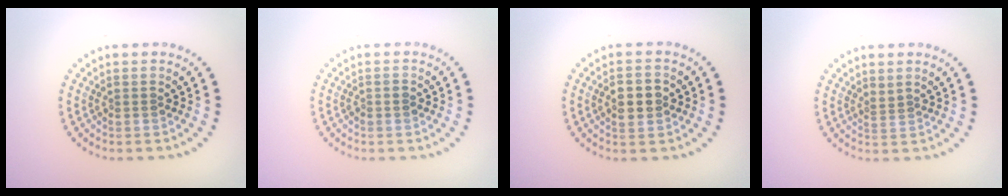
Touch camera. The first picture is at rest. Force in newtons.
{"total": 0.8, "press": 0.8, "slide": 0.2}
{"total": 2.9, "press": 2.9, "slide": 0.2}
{"total": 0.8, "press": 0.2, "slide": 0.7}